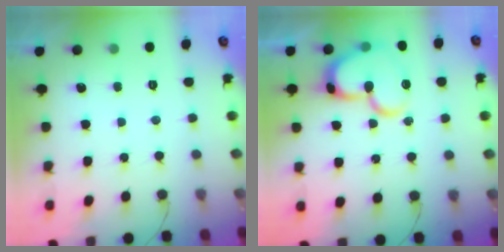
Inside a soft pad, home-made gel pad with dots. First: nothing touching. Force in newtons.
{"total": 17.6, "press": 17.5, "slide": 1.4}